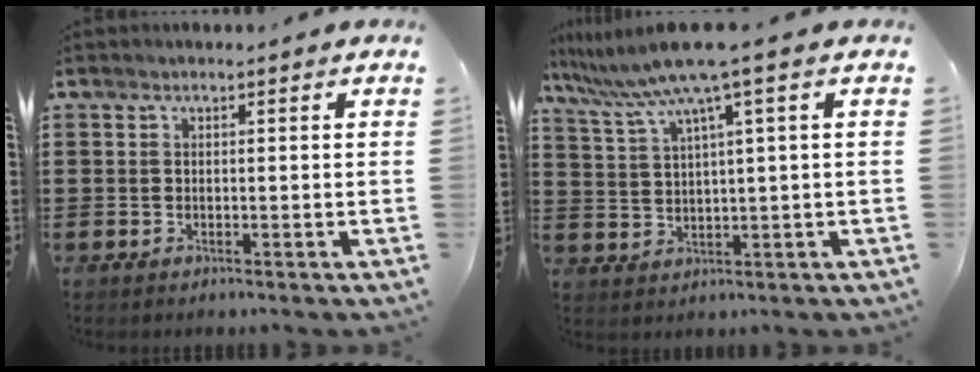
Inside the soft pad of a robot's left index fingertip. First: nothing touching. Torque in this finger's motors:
{"motor_torque": [1.28, -0.86, 0.61, 0.21]}